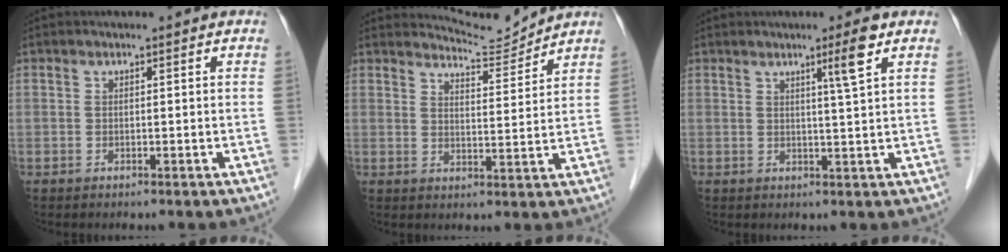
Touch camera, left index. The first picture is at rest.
{"total": 5.0, "force": [4.7, -0.9, -1.3], "torque": [0.004, -0.019, 0.080]}
{"total": 3.6, "force": [2.0, -1.0, 2.9], "torque": [-0.051, -0.006, 0.038]}